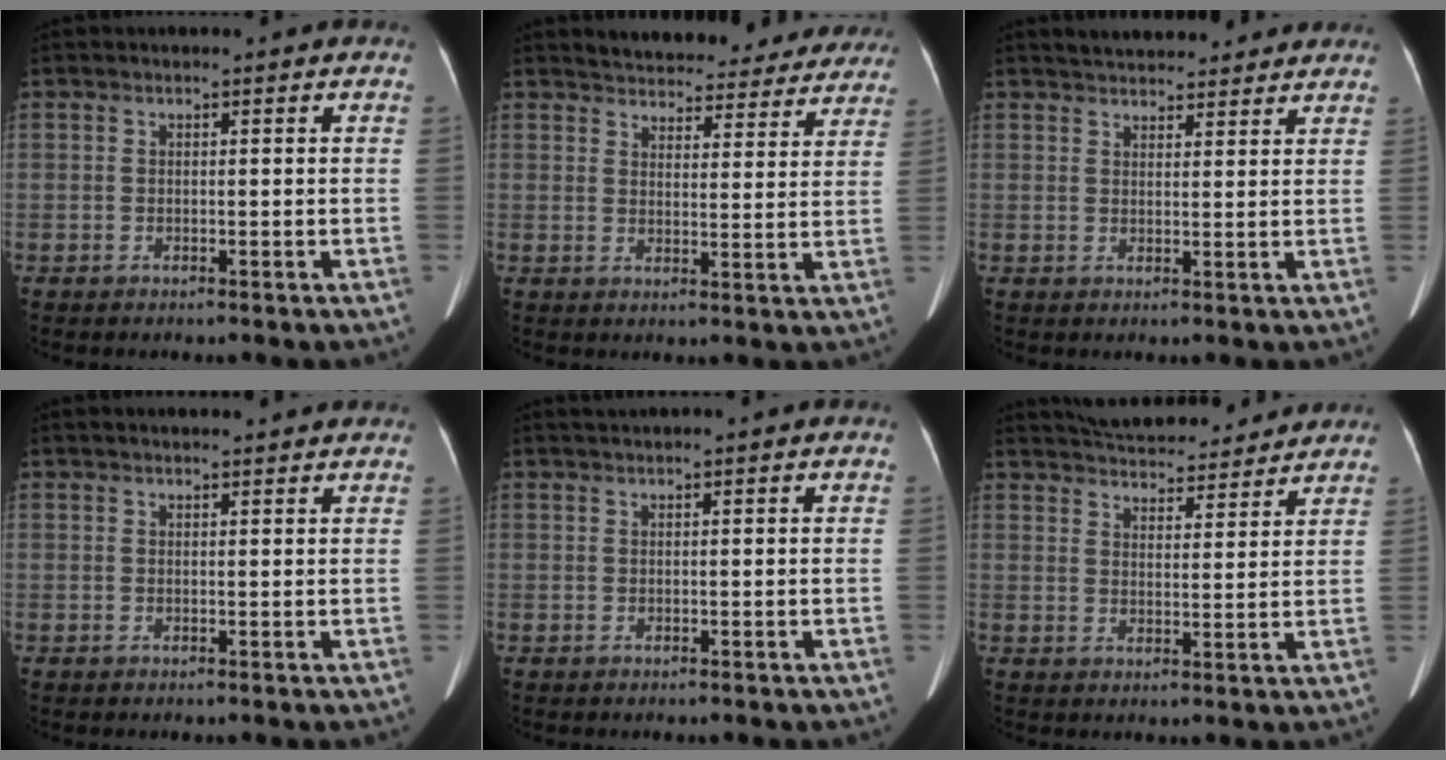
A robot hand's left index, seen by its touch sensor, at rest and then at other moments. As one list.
[{"total": 21.4, "force": [19.8, 6.2, 5.4], "torque": [-0.074, -0.014, 0.233]}, {"total": 9.9, "force": [9.0, 2.7, 2.9], "torque": [-0.034, 0.023, 0.115]}, {"total": 5.7, "force": [5.2, 0.7, 2.1], "torque": [-0.029, 0.025, 0.062]}, {"total": 1.1, "force": [0.9, -0.3, 0.4], "torque": [-0.009, 0.011, 0.023]}, {"total": 13.8, "force": [12.9, 2.9, 4.1], "torque": [-0.064, 0.020, 0.184]}]